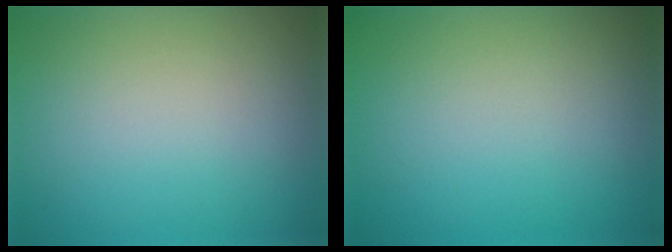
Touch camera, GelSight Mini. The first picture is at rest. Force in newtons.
{"total": 0.0}